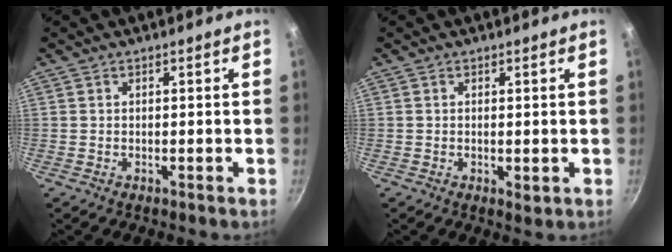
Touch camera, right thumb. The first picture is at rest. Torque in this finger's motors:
{"motor_torque": [-0.61, 0.17, -0.56, 0.05, 0.05]}